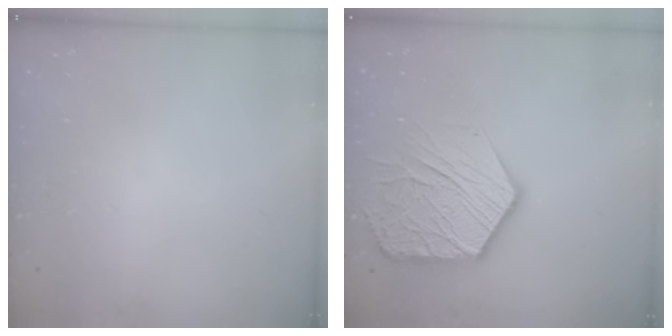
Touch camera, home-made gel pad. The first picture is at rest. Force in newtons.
{"total": 16.4, "press": 16.4, "slide": 1.4}